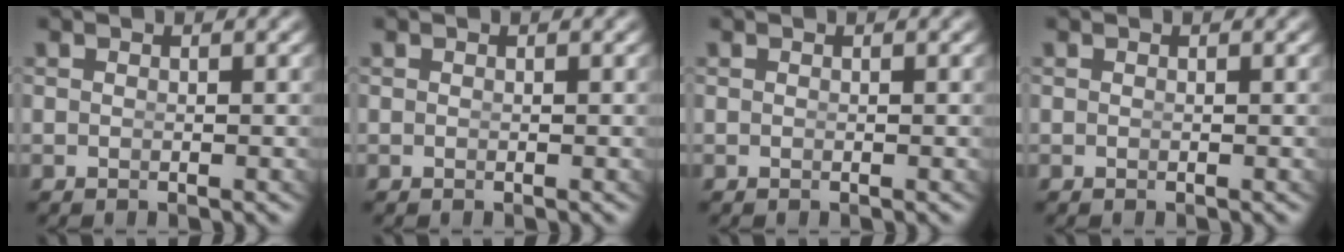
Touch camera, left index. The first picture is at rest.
{"total": 0.0}
{"total": 0.0}
{"total": 0.0}